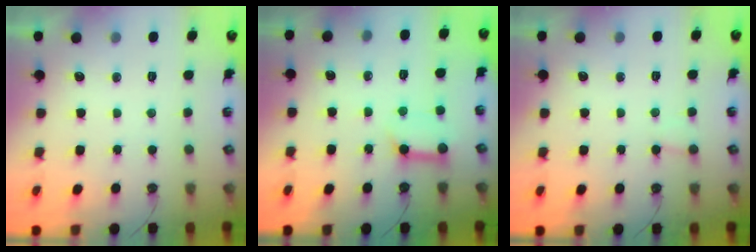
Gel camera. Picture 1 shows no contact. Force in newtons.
{"total": 10.0, "press": 9.9, "slide": 1.4}
{"total": 5.4, "press": 5.4, "slide": 0.5}